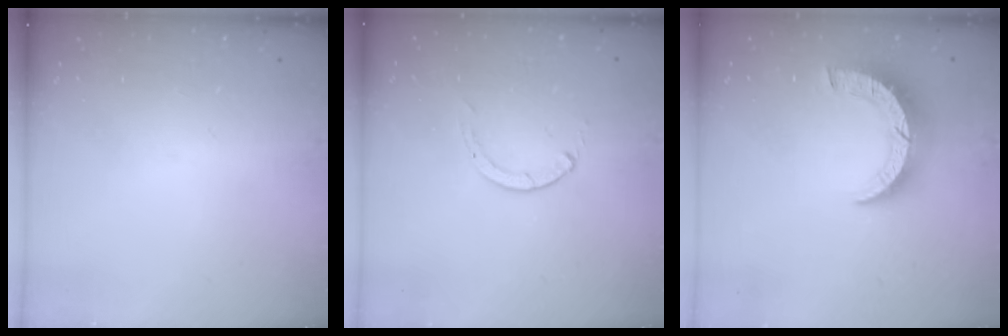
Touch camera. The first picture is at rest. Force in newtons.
{"total": 0.0}
{"total": 8.0, "press": 7.9, "slide": 0.9}